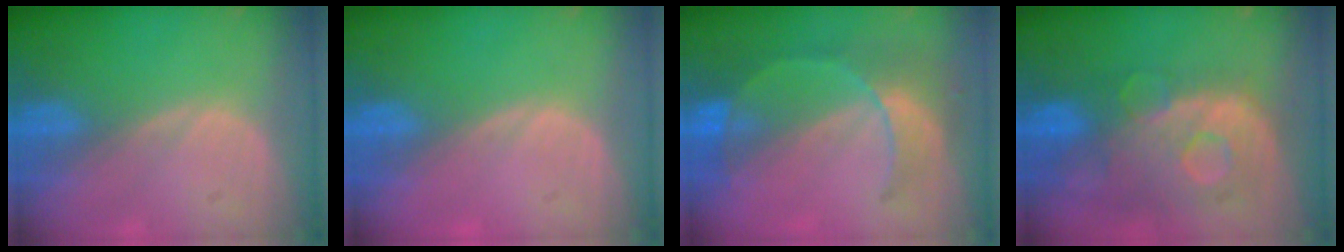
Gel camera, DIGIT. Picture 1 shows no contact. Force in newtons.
{"total": 0.0}
{"total": 8.0, "press": 7.0, "slide": 3.8}
{"total": 11.3, "press": 9.8, "slide": 5.6}